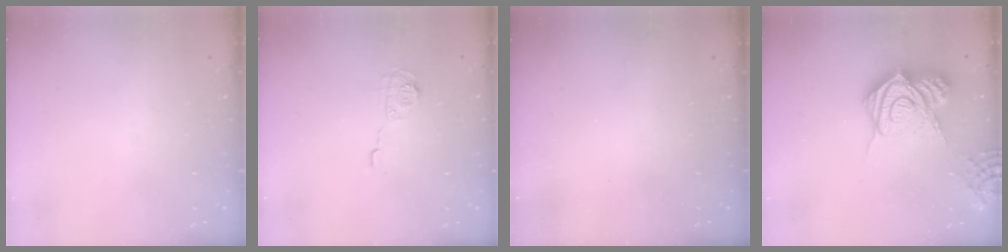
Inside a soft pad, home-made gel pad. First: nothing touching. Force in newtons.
{"total": 6.6, "press": 6.6, "slide": 0.4}
{"total": 1.9, "press": 1.9, "slide": 0.6}
{"total": 22.4, "press": 22.2, "slide": 2.7}